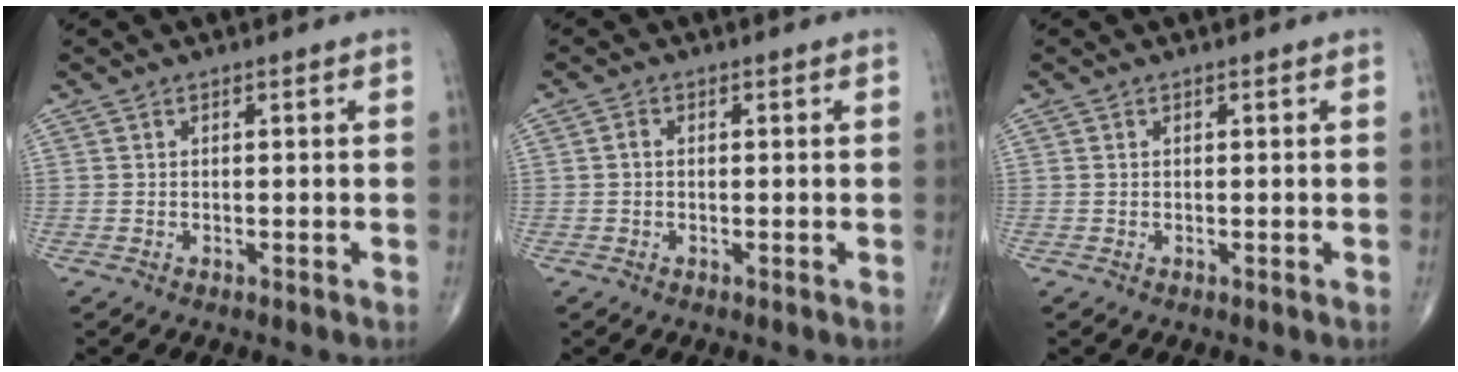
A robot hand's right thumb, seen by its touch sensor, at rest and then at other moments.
{"total": 1.2, "force": [-0.1, 1.0, 0.7], "torque": [-0.009, 0.004, -0.003]}
{"total": 0.0}